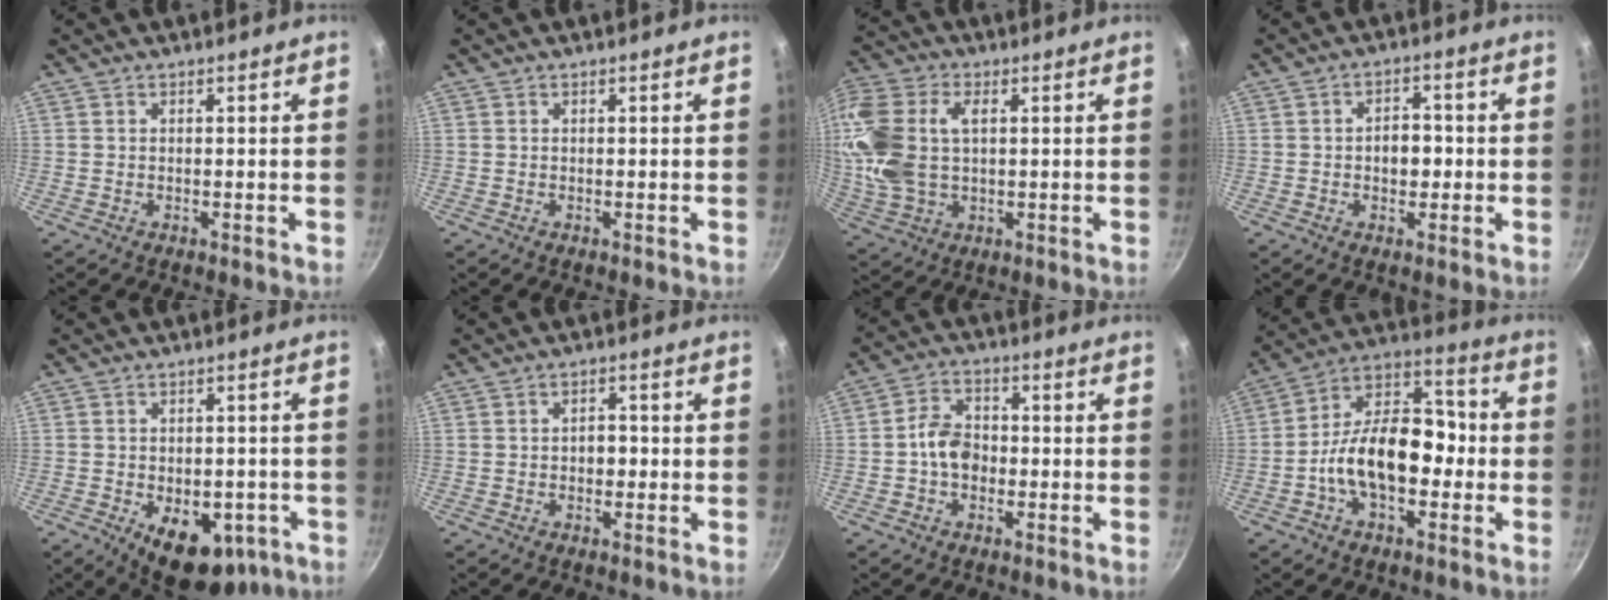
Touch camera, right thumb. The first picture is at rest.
{"total": 0.0}
{"total": 18.8, "force": [2.5, 11.8, 14.5], "torque": [-0.363, 0.008, 0.048]}
{"total": 5.0, "force": [-0.4, 3.3, 3.7], "torque": [-0.036, 0.011, -0.009]}
{"total": 13.8, "force": [-6.2, 8.0, 9.5], "torque": [-0.120, 0.011, -0.073]}
{"total": 2.9, "force": [-0.4, 2.0, 2.1], "torque": [-0.015, 0.009, -0.010]}
{"total": 6.8, "force": [-1.1, 5.0, 4.5], "torque": [-0.063, 0.022, -0.031]}
{"total": 17.8, "force": [-2.8, 10.5, 14.1], "torque": [-0.223, 0.046, -0.055]}